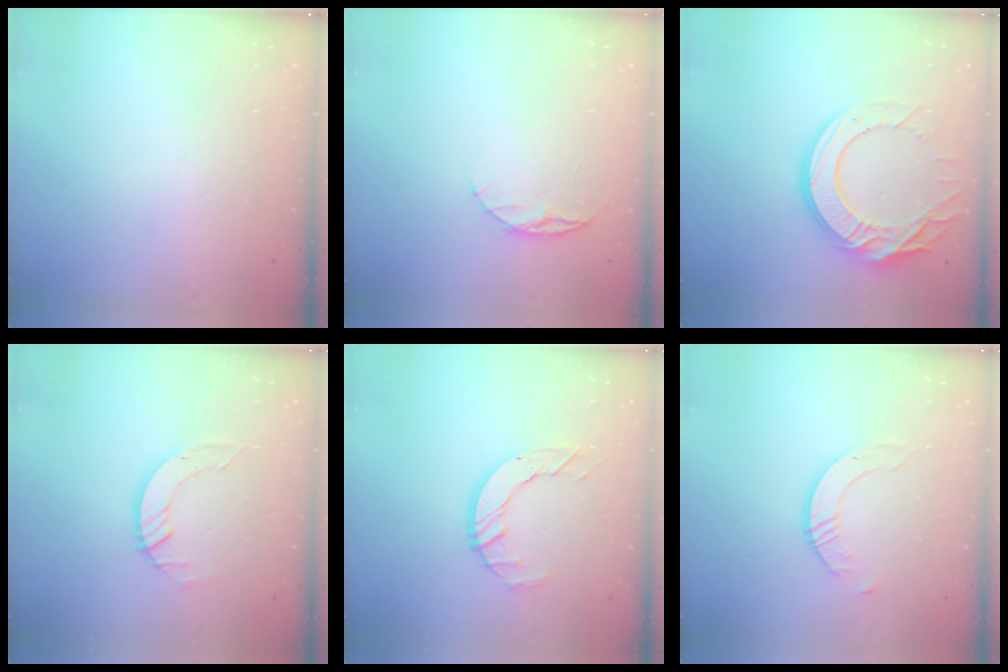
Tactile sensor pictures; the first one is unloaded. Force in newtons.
{"total": 5.2, "press": 5.1, "slide": 0.6}
{"total": 17.9, "press": 17.8, "slide": 1.9}
{"total": 4.8, "press": 4.8, "slide": 0.3}
{"total": 7.4, "press": 7.4, "slide": 0.5}
{"total": 2.4, "press": 2.4, "slide": 0.3}